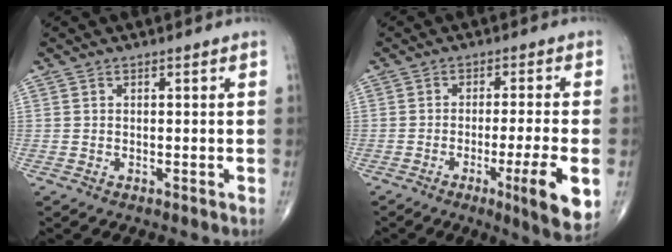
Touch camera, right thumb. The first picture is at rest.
{"total": 9.8, "force": [-3.1, 0.5, 9.3], "torque": [-0.139, -0.008, -0.046]}